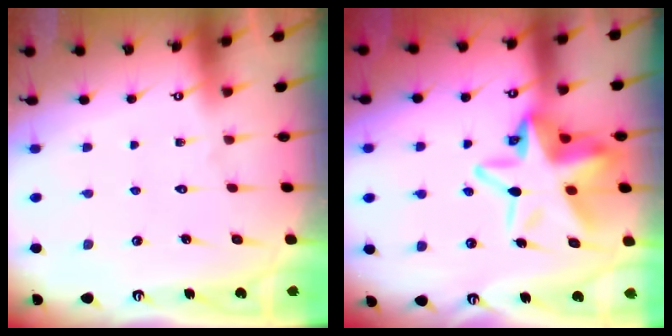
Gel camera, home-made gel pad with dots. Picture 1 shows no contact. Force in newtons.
{"total": 14.4, "press": 14.0, "slide": 3.6}